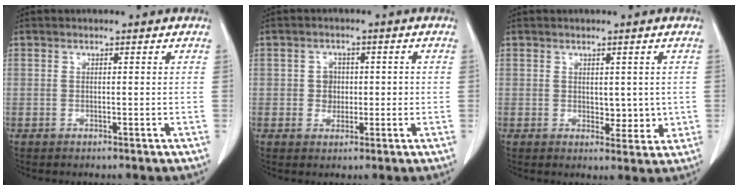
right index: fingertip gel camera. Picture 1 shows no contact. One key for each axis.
{"total": 3.0, "fx": 0.0, "fy": 2.7, "fz": 1.2, "tx": -0.011, "ty": 0.009, "tz": 0.001}
{"total": 3.8, "fx": 0.3, "fy": 2.3, "fz": 3.0, "tx": -0.029, "ty": -0.008, "tz": 0.011}